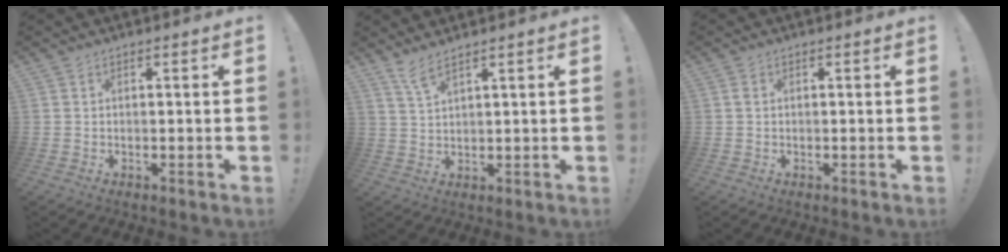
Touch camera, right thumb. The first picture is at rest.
{"total": 4.4, "force": [3.4, 0.4, 2.8], "torque": [-0.070, -0.014, 0.062]}
{"total": 0.7, "force": [0.2, 0.4, 0.5], "torque": [-0.016, 0.006, 0.004]}